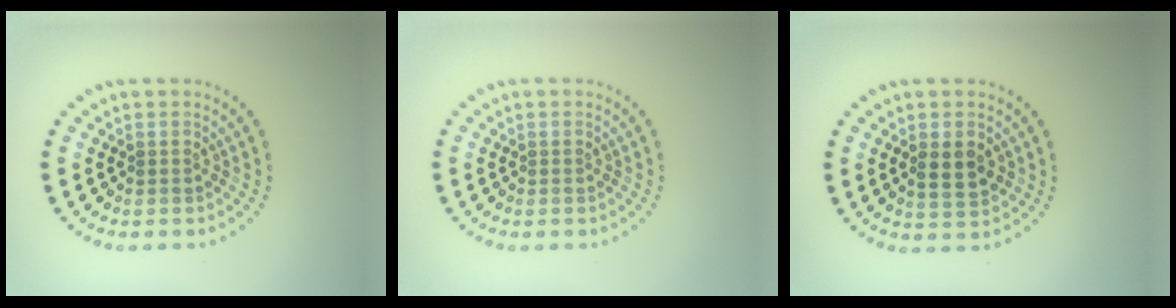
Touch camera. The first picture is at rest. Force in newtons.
{"total": 0.0}
{"total": 2.6, "press": 2.6, "slide": 0.2}